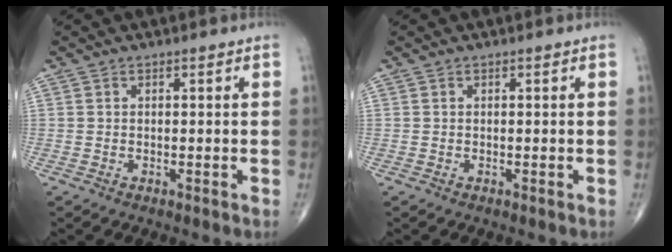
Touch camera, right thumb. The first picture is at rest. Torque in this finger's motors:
{"motor_torque": [0.03, 0.03, -0.07, -0.07, 0.00]}